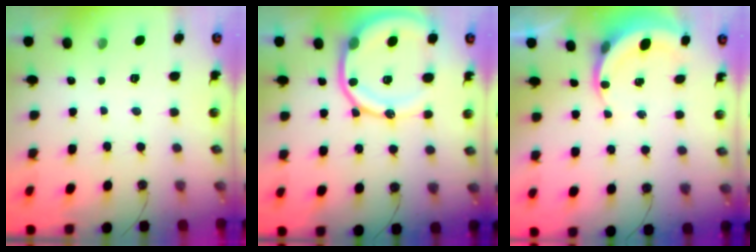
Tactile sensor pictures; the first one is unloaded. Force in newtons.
{"total": 18.4, "press": 18.2, "slide": 2.3}
{"total": 4.6, "press": 4.6, "slide": 0.4}